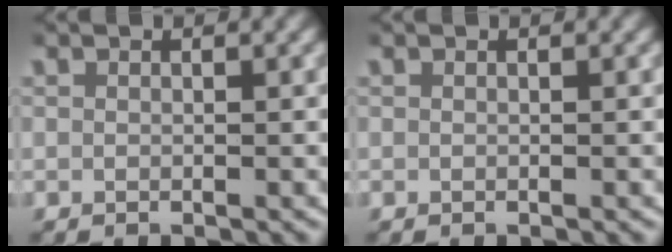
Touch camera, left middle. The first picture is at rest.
{"total": 0.0}